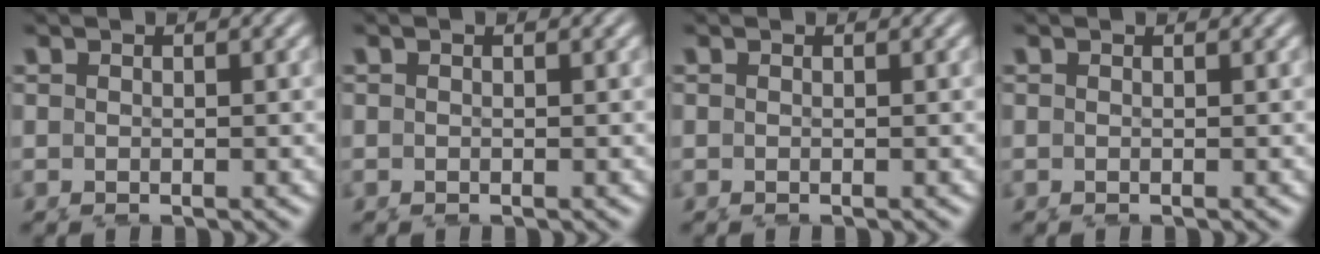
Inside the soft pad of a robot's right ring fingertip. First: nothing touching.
{"total": 0.0}
{"total": 0.0}
{"total": 0.0}